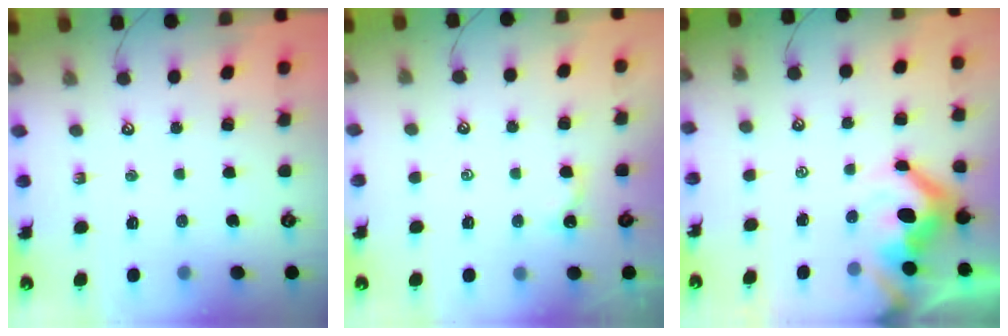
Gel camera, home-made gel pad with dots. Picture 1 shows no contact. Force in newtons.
{"total": 0.9, "press": 0.9, "slide": 0.3}
{"total": 8.2, "press": 8.1, "slide": 1.4}